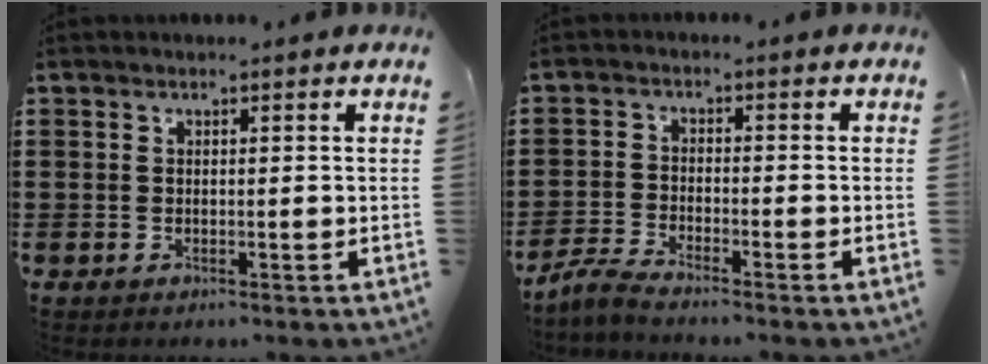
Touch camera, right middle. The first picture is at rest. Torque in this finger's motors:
{"motor_torque": [0.99, -0.25, 0.01, 0.03]}